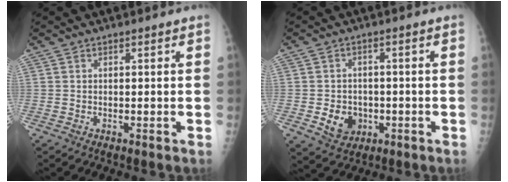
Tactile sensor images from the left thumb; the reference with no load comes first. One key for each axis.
{"total": 6.4, "fx": -1.7, "fy": 5.3, "fz": 3.1, "tx": -0.027, "ty": 0.006, "tz": -0.020}